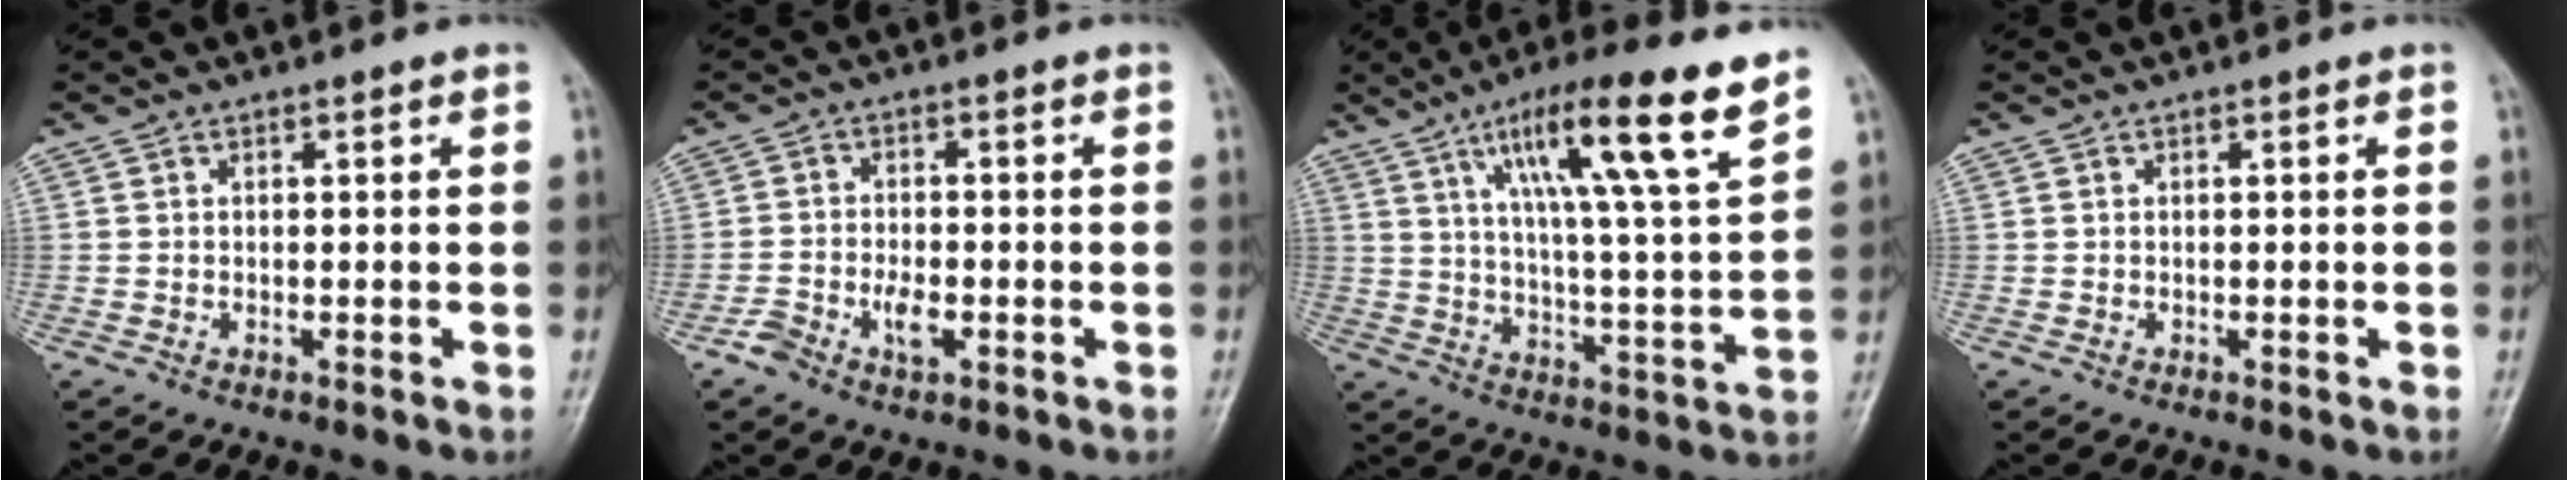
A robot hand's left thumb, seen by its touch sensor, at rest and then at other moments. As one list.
[{"total": 4.7, "force": [-2.1, 2.5, 3.4], "torque": [-0.064, 0.015, -0.038]}, {"total": 17.4, "force": [10.1, 1.6, 14.1], "torque": [-0.221, -0.040, 0.164]}, {"total": 0.0}]